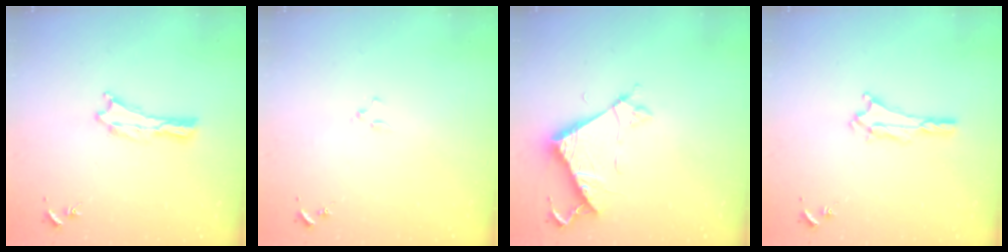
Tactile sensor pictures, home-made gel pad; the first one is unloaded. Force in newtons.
{"total": 0.9, "press": 0.9, "slide": 0.2}
{"total": 6.9, "press": 6.9, "slide": 0.4}
{"total": 2.4, "press": 2.4, "slide": 0.4}